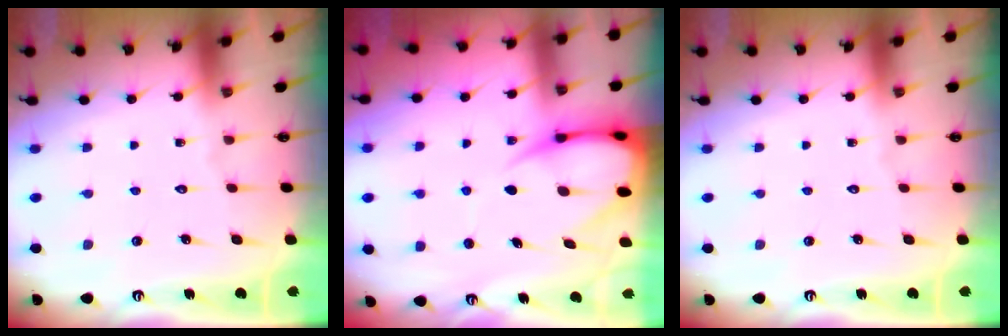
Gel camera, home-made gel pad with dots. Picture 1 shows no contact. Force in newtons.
{"total": 9.0, "press": 8.9, "slide": 1.0}
{"total": 0.0}